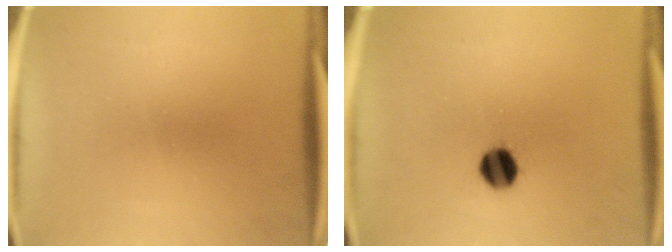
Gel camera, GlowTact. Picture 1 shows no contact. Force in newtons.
{"total": 6.5}